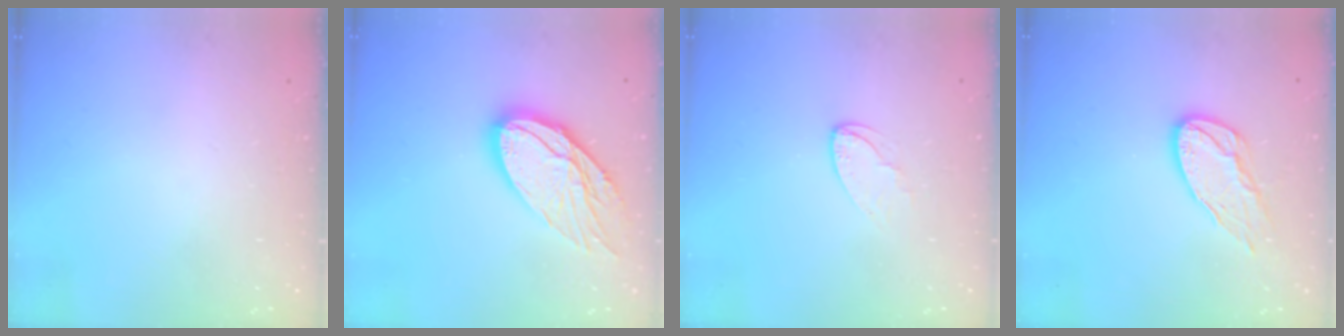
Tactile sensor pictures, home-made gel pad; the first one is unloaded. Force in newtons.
{"total": 16.2, "press": 16.1, "slide": 1.3}
{"total": 3.3, "press": 3.3, "slide": 0.2}
{"total": 11.3, "press": 11.3, "slide": 0.9}